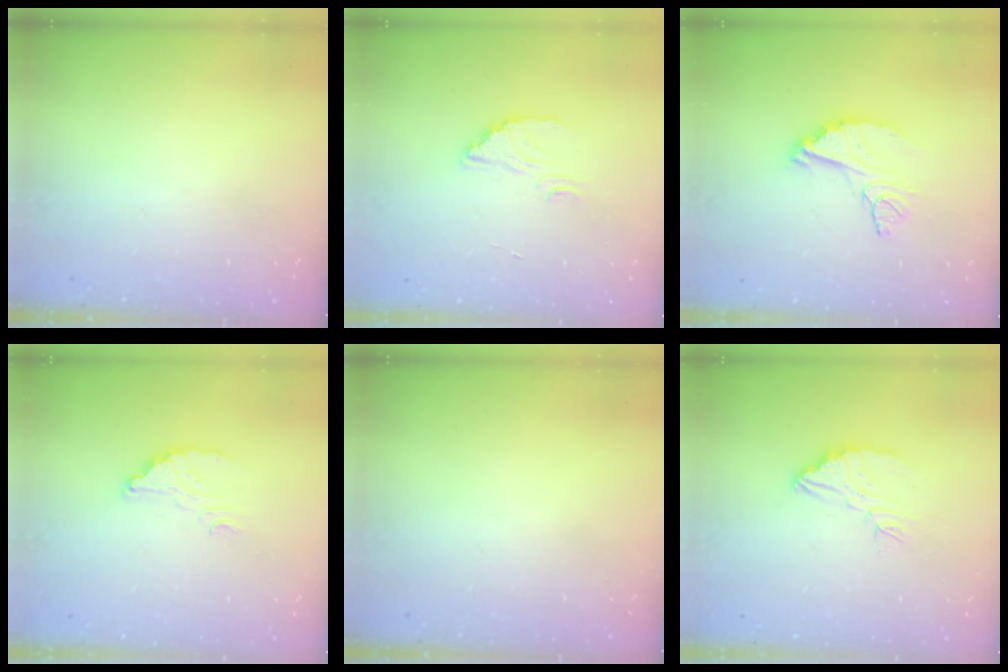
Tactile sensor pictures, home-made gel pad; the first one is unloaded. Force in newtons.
{"total": 2.7, "press": 2.7, "slide": 0.2}
{"total": 9.9, "press": 9.9, "slide": 0.8}
{"total": 3.7, "press": 3.7, "slide": 0.1}
{"total": 0.0}
{"total": 5.5, "press": 5.5, "slide": 0.3}